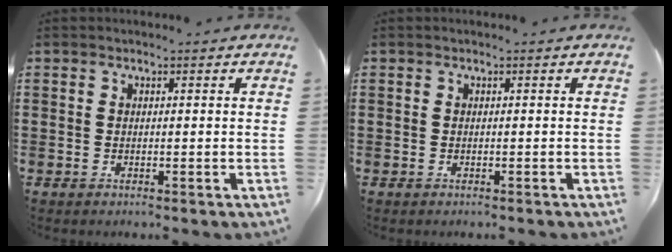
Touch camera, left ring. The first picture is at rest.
{"total": 0.0}